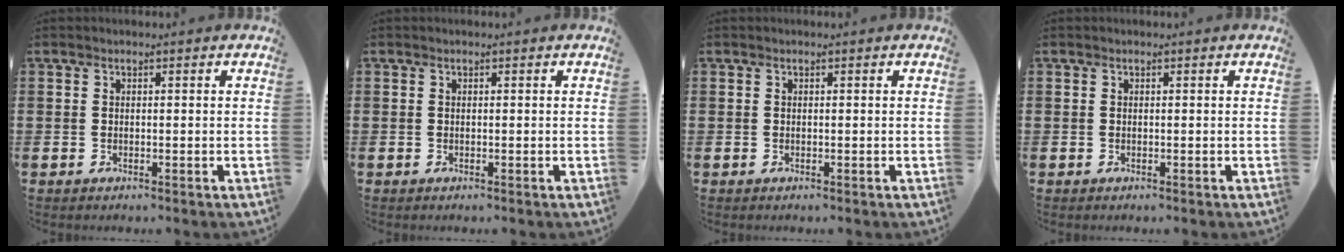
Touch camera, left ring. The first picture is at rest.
{"total": 0.0}
{"total": 0.0}
{"total": 0.0}